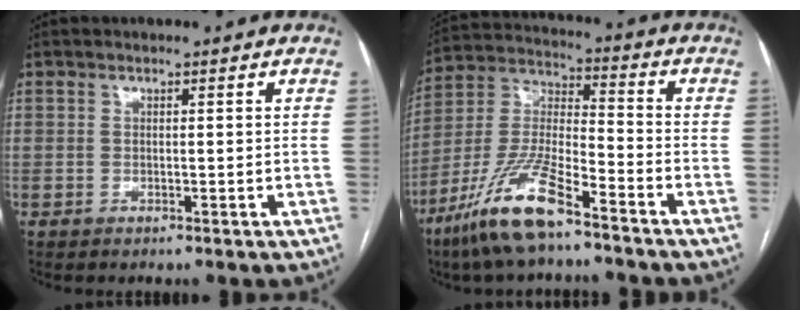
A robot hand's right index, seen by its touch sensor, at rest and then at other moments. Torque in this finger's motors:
{"motor_torque": [0.75, -0.60, 0.36, 0.09]}